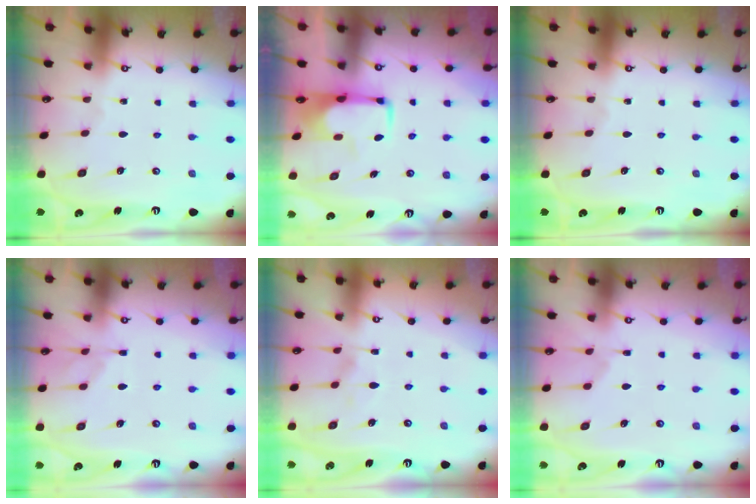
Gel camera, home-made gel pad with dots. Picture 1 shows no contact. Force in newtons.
{"total": 1.5, "press": 1.5, "slide": 0.5}
{"total": 0.0}
{"total": 1.4, "press": 0.0, "slide": 1.4}
{"total": 1.2, "press": 1.0, "slide": 0.7}
{"total": 2.4, "press": 2.1, "slide": 1.1}